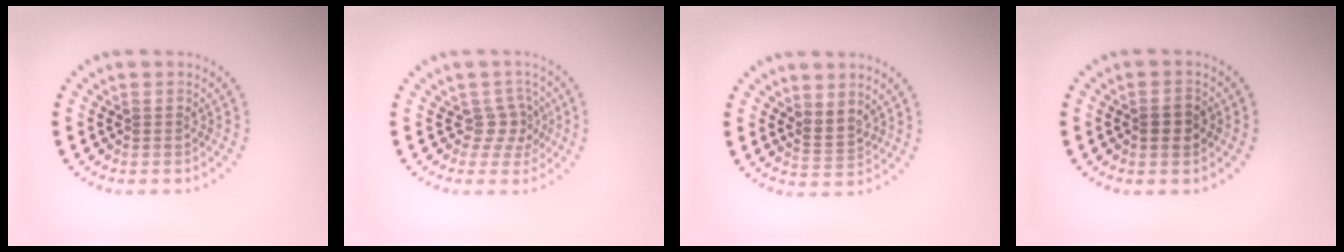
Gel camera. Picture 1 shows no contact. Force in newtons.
{"total": 2.0, "press": 1.3, "slide": 1.6}
{"total": 2.0, "press": 1.4, "slide": 1.3}
{"total": 1.8, "press": 1.8, "slide": 0.2}